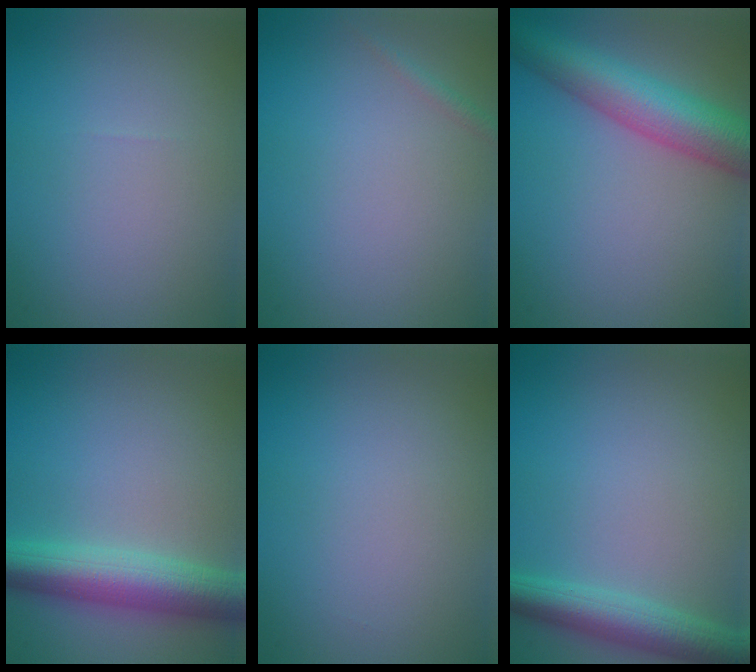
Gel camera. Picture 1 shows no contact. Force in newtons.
{"total": 0.8, "press": 0.7, "slide": 0.1}
{"total": 7.5, "press": 7.5, "slide": 0.3}
{"total": 6.5, "press": 6.5, "slide": 0.0}
{"total": 0.0}
{"total": 4.4, "press": 4.4, "slide": 0.2}